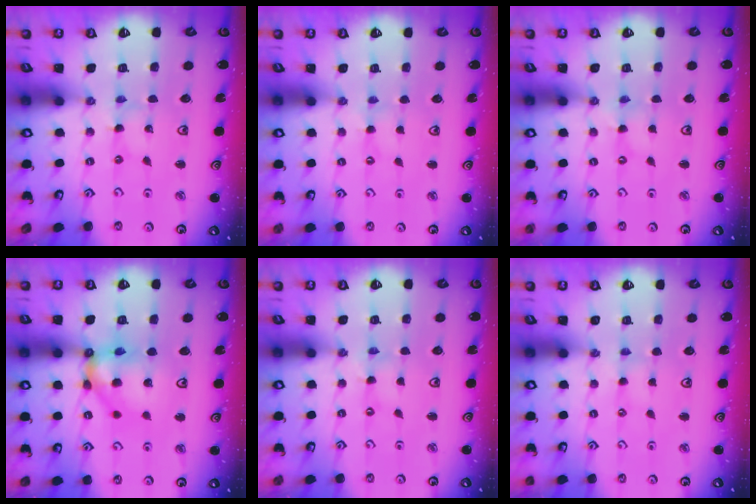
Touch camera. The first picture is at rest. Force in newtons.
{"total": 1.6, "press": 1.6, "slide": 0.2}
{"total": 0.0}
{"total": 12.7, "press": 12.6, "slide": 1.4}
{"total": 0.0}
{"total": 1.7, "press": 1.7, "slide": 0.4}